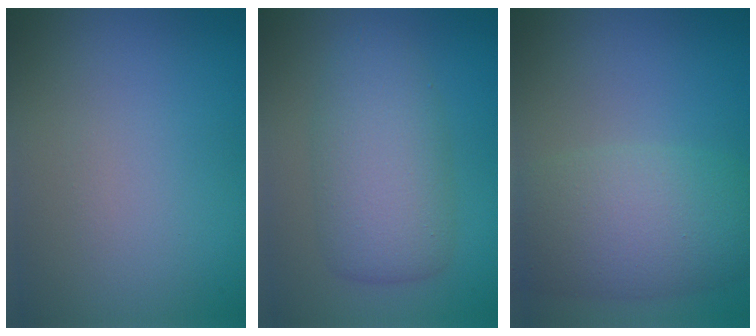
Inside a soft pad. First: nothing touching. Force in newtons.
{"total": 5.8, "press": 5.8, "slide": 0.0}
{"total": 6.9, "press": 6.9, "slide": 0.1}